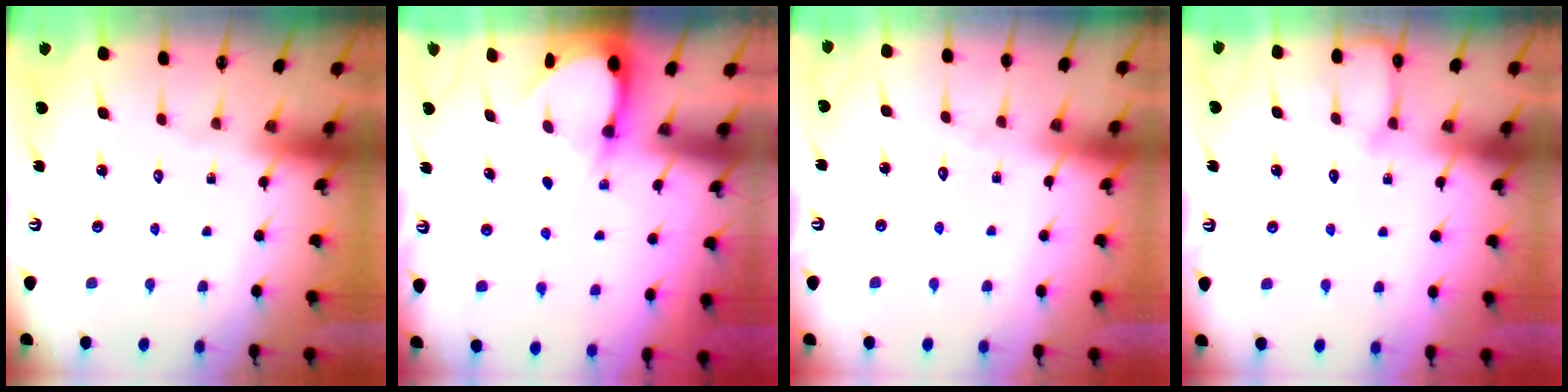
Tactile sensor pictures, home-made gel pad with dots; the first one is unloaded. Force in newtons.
{"total": 2.9, "press": 2.9, "slide": 0.3}
{"total": 4.1, "press": 4.0, "slide": 0.5}
{"total": 4.5, "press": 4.5, "slide": 0.4}